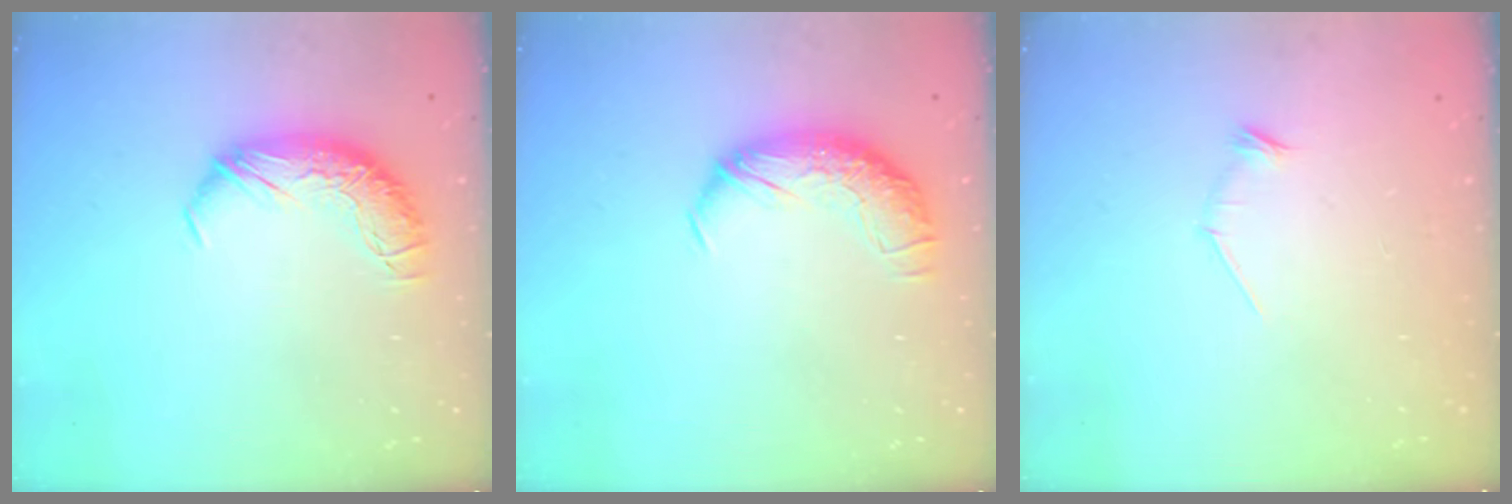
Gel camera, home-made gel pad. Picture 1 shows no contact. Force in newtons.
{"total": 1.7, "press": 0.6, "slide": 1.6}
{"total": 8.4, "press": 8.3, "slide": 0.6}